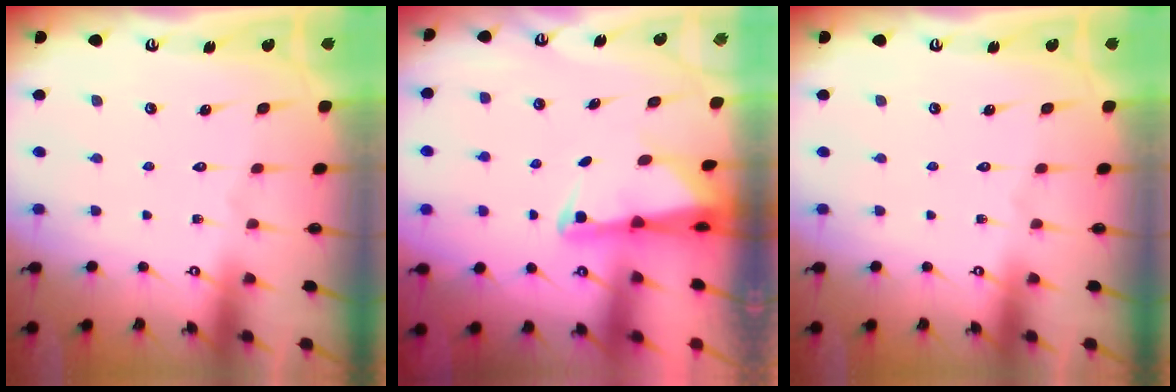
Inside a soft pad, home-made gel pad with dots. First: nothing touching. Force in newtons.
{"total": 2.6, "press": 2.6, "slide": 0.5}
{"total": 0.0}